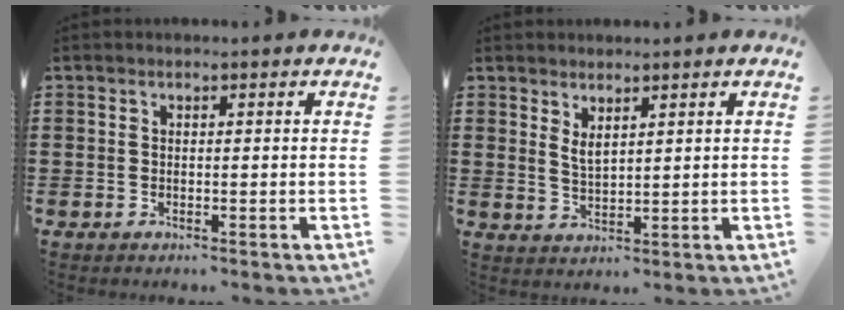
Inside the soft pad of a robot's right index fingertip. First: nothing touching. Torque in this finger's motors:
{"motor_torque": [0.01, -0.01, 0.05, 0.03]}